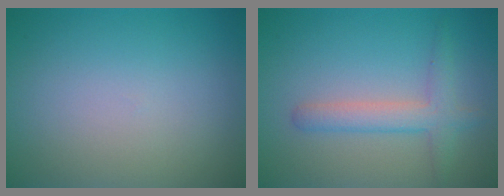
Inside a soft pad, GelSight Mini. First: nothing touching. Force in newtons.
{"total": 2.8, "press": 2.8, "slide": 0.1}